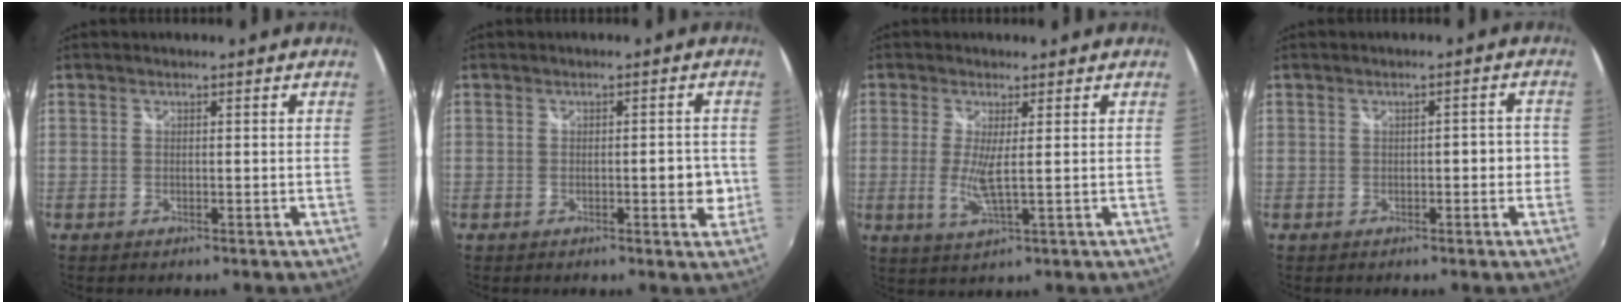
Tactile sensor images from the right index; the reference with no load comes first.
{"total": 3.4, "force": [-0.5, 1.5, 3.0], "torque": [-0.036, 0.004, -0.002]}
{"total": 4.5, "force": [0.3, 0.2, 4.5], "torque": [-0.098, -0.008, 0.002]}
{"total": 2.6, "force": [-0.9, 1.3, 2.1], "torque": [-0.027, 0.009, -0.011]}